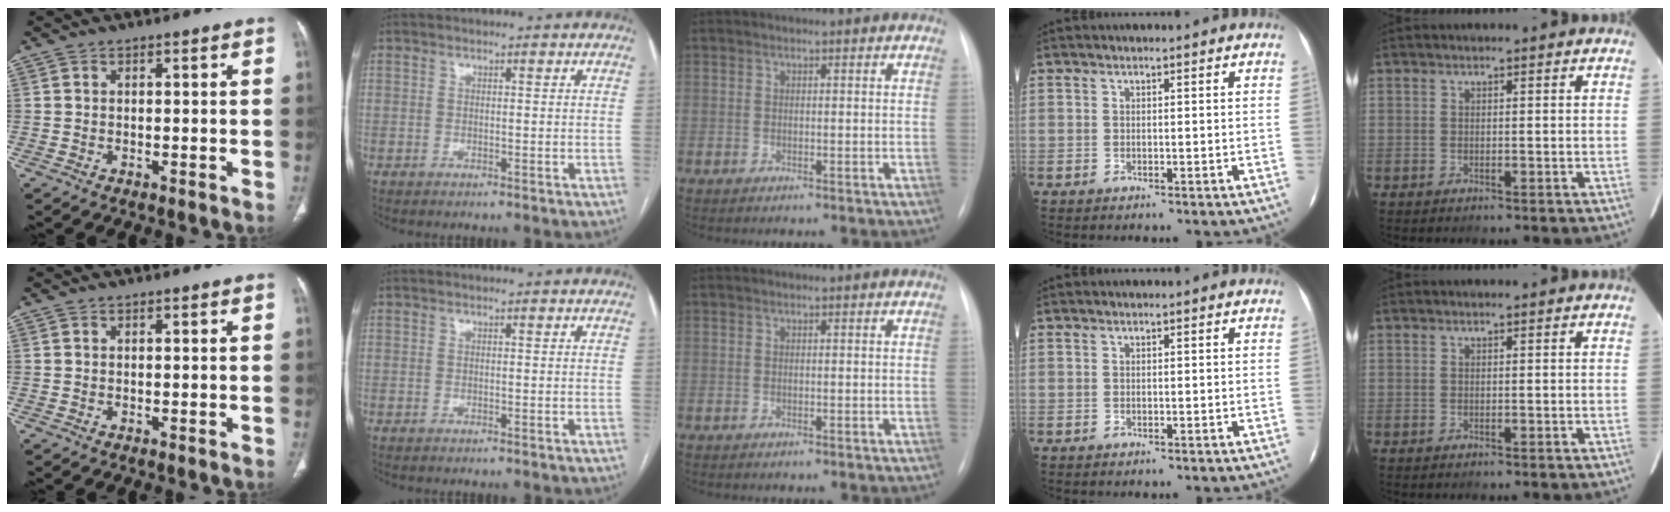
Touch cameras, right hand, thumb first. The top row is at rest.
{}